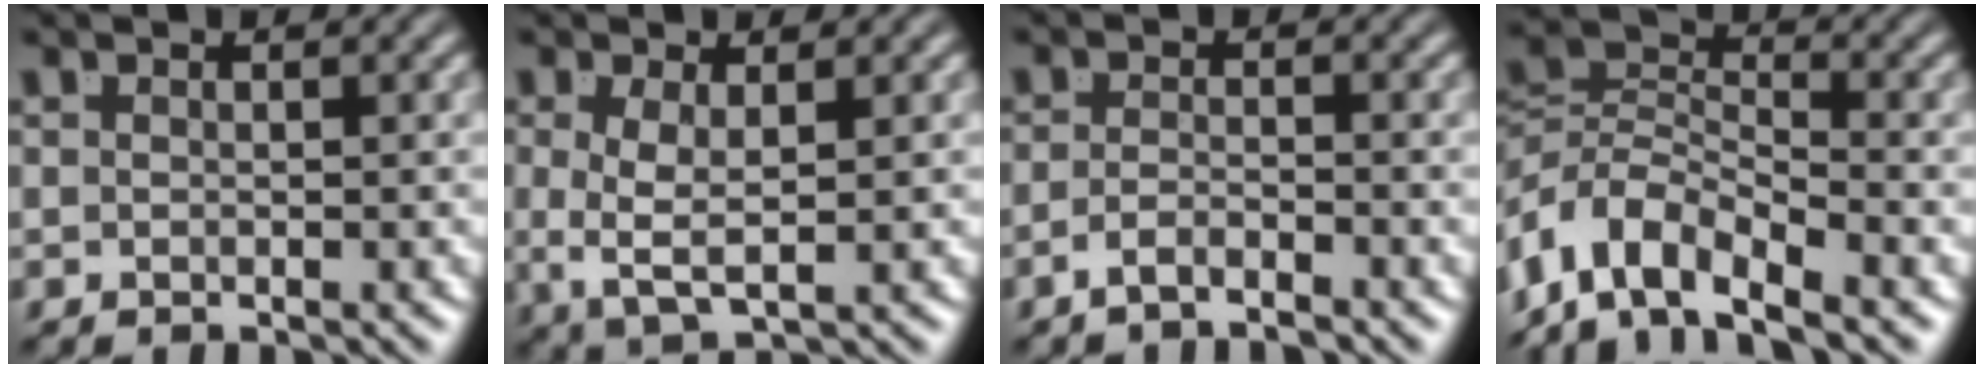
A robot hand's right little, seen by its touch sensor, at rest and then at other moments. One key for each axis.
{"total": 3.7, "fx": -0.3, "fy": 1.7, "fz": 3.3, "tx": -0.081, "ty": -0.026, "tz": 0.011}
{"total": 2.3, "fx": -2.1, "fy": -0.6, "fz": 0.7, "tx": -0.010, "ty": -0.006, "tz": -0.035}
{"total": 8.3, "fx": -3.2, "fy": 5.8, "fz": 5.1, "tx": -0.117, "ty": -0.036, "tz": -0.046}